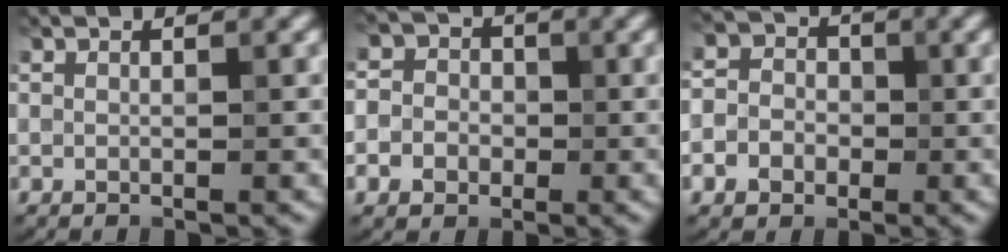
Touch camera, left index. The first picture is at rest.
{"total": 5.1, "force": [-0.7, 4.8, 1.7], "torque": [-0.006, 0.016, -0.042]}
{"total": 4.6, "force": [-1.2, 4.1, 1.7], "torque": [-0.006, 0.006, -0.042]}